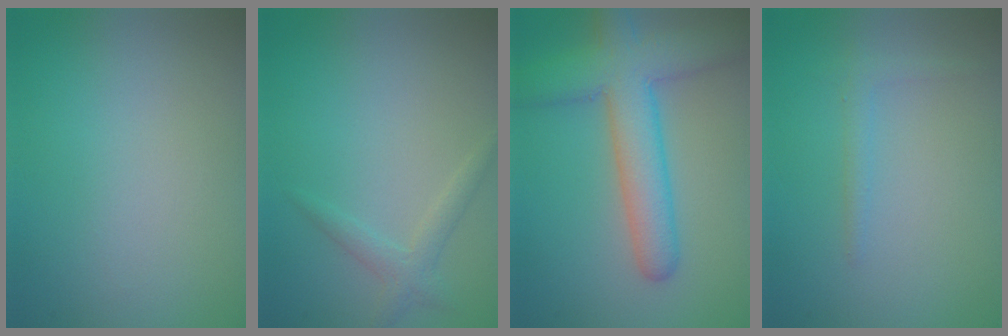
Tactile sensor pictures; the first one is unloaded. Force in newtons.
{"total": 1.7, "press": 1.7, "slide": 0.1}
{"total": 7.1, "press": 7.1, "slide": 0.2}
{"total": 1.1, "press": 1.1, "slide": 0.1}